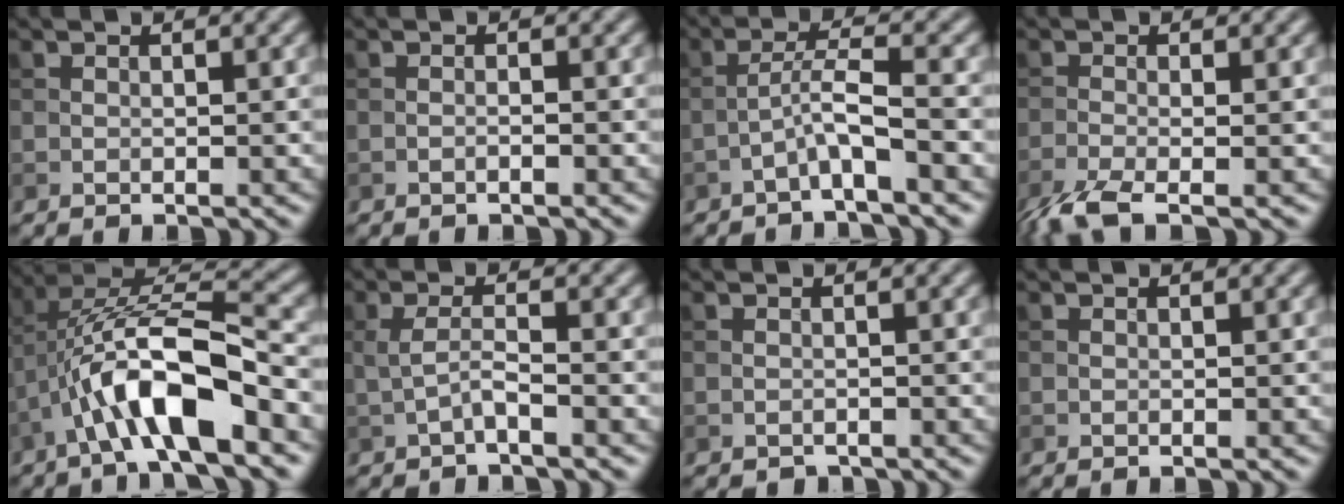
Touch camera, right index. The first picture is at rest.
{"total": 0.6, "force": [-0.4, 0.0, 0.5], "torque": [-0.010, 0.001, -0.009]}
{"total": 2.9, "force": [-1.7, 0.0, 2.4], "torque": [-0.048, 0.018, -0.039]}
{"total": 4.3, "force": [-2.8, 1.1, 3.0], "torque": [-0.068, -0.013, -0.066]}
{"total": 9.5, "force": [-3.6, 3.0, 8.3], "torque": [-0.155, 0.015, -0.063]}
{"total": 1.9, "force": [-0.6, 0.2, 1.8], "torque": [-0.040, 0.006, -0.017]}
{"total": 0.7, "force": [-0.6, 0.4, 0.0], "torque": [0.003, -0.005, -0.010]}
{"total": 0.0}